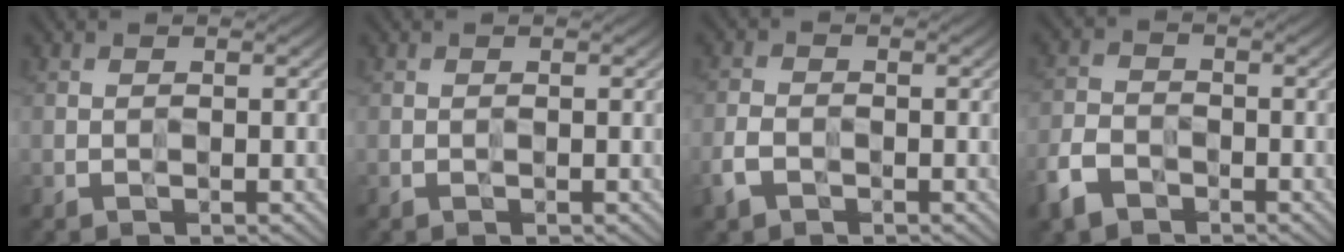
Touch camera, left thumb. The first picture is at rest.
{"total": 0.0}
{"total": 3.8, "force": [-2.5, 2.4, 1.7], "torque": [-0.032, -0.009, -0.054]}
{"total": 5.3, "force": [-4.0, 3.2, 1.7], "torque": [-0.038, -0.008, -0.084]}